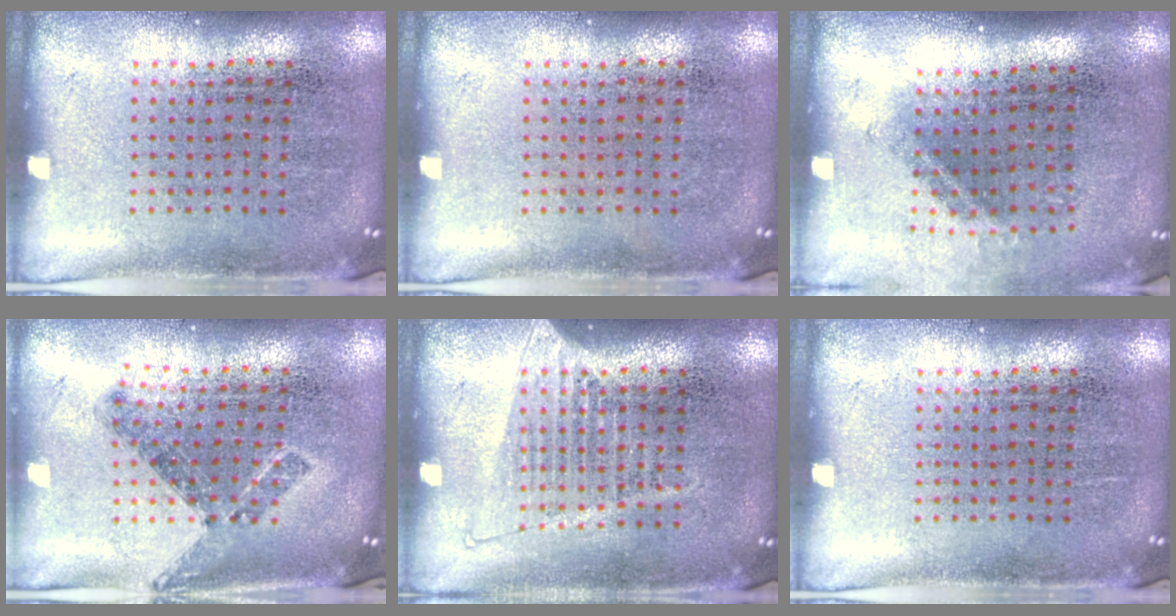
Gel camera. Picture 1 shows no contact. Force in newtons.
{"total": 0.0}
{"total": 1.5, "press": 0.9, "slide": 1.2}
{"total": 0.8, "press": 0.7, "slide": 0.3}
{"total": 1.3, "press": 1.1, "slide": 0.5}
{"total": 0.0}